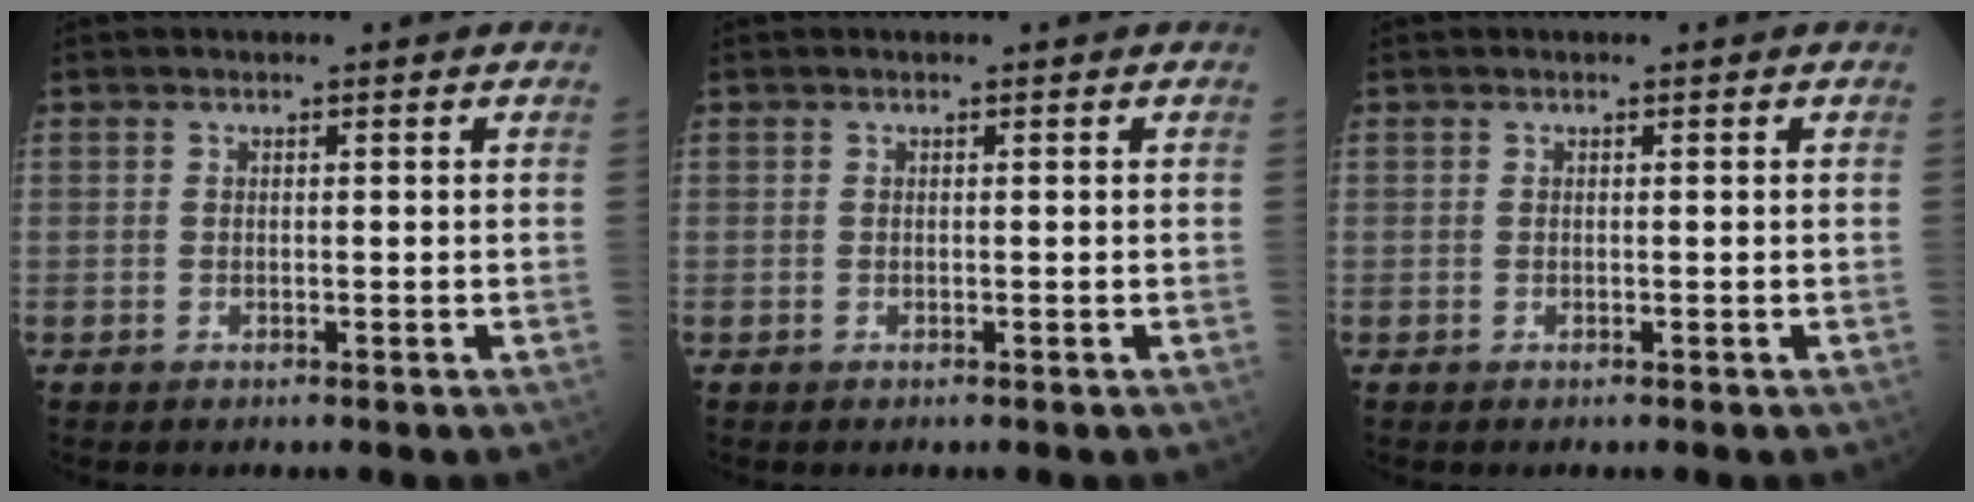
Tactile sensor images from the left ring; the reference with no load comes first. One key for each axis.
{"total": 0.0}
{"total": 0.0}